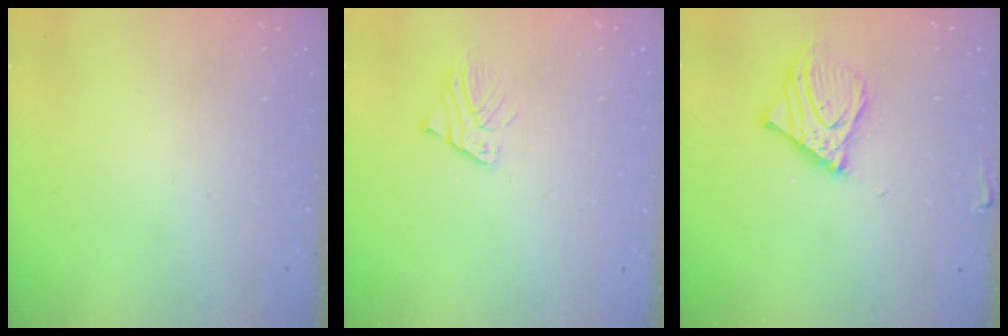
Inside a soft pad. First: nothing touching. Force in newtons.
{"total": 2.8, "press": 2.8, "slide": 0.2}
{"total": 11.7, "press": 11.5, "slide": 2.2}